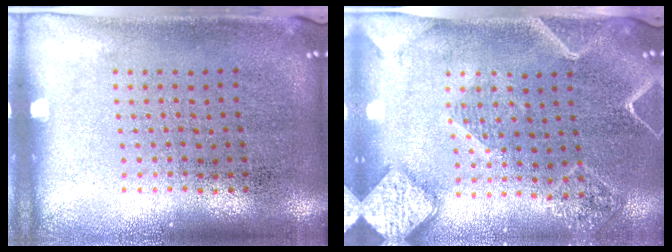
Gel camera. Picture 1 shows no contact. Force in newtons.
{"total": 2.4, "press": 2.2, "slide": 0.9}